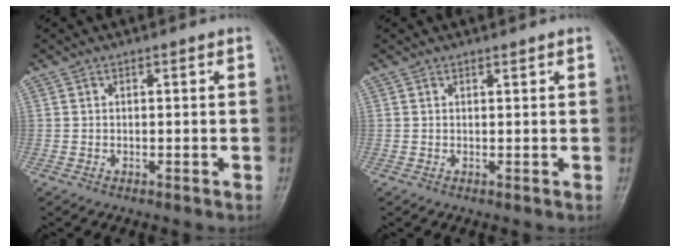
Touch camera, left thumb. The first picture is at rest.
{"total": 0.6, "force": [0.5, 0.1, 0.2], "torque": [-0.006, -0.005, 0.008]}